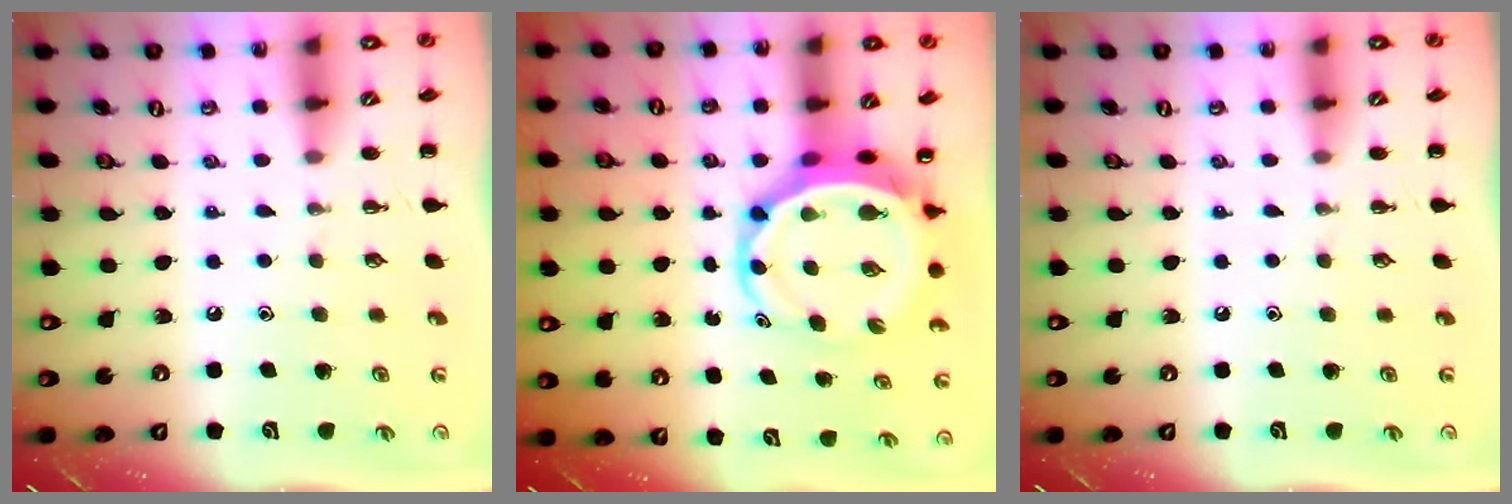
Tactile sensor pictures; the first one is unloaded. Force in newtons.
{"total": 8.0, "press": 7.7, "slide": 2.2}
{"total": 0.0}